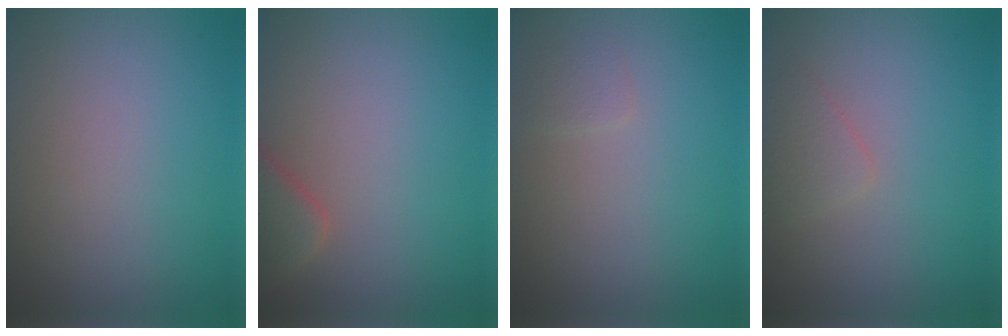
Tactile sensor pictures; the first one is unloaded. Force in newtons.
{"total": 3.0, "press": 3.0, "slide": 0.3}
{"total": 0.8, "press": 0.8, "slide": 0.0}
{"total": 1.4, "press": 1.4, "slide": 0.0}